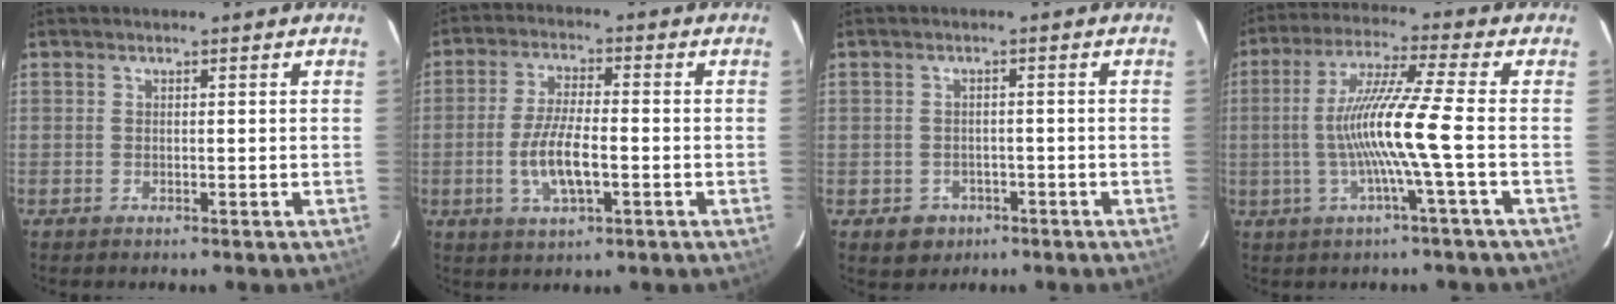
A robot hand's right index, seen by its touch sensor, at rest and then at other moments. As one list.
[{"total": 8.5, "force": [-2.3, 2.8, 7.7], "torque": [-0.155, -0.005, -0.042]}, {"total": 4.4, "force": [-1.7, 4.0, 0.8], "torque": [-0.024, 0.010, -0.016]}, {"total": 11.7, "force": [-2.2, -2.0, 11.3], "torque": [-0.214, 0.000, -0.038]}]